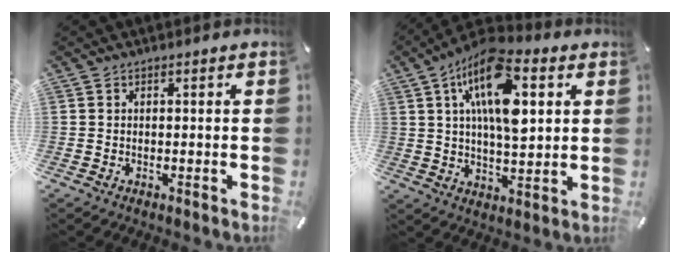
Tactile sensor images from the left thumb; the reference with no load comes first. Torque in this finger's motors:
{"motor_torque": [2.51, 2.50, 1.64, -1.12, 0.24]}